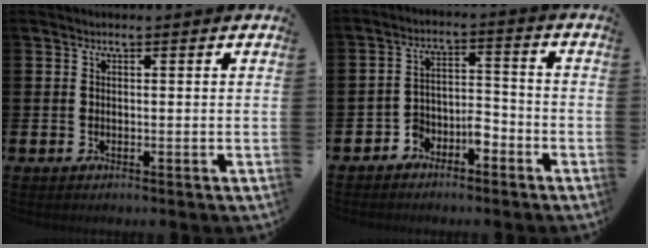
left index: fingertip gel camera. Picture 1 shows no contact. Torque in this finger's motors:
{"motor_torque": [0.03, 0.37, 0.09, 0.01]}